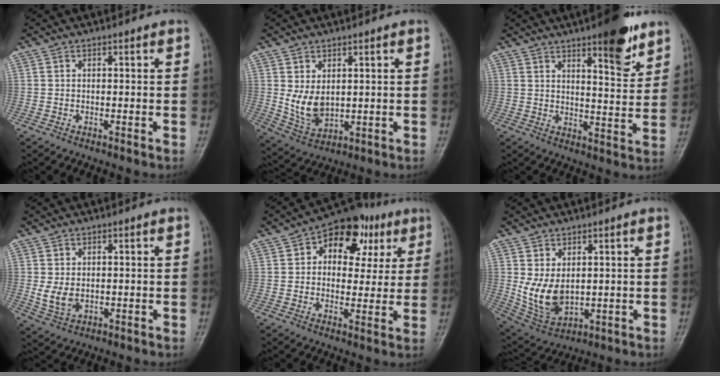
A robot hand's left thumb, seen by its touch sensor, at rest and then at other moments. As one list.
[{"total": 6.8, "force": [1.1, 4.5, 5.0], "torque": [-0.078, -0.016, 0.040]}, {"total": 10.4, "force": [6.7, 2.7, 7.5], "torque": [-0.086, -0.042, 0.094]}, {"total": 4.4, "force": [0.0, 3.1, 3.1], "torque": [-0.053, -0.008, 0.009]}, {"total": 13.9, "force": [5.3, 9.1, 9.1], "torque": [-0.073, 0.007, 0.073]}, {"total": 8.9, "force": [1.0, 5.8, 6.7], "torque": [-0.113, -0.016, 0.040]}]